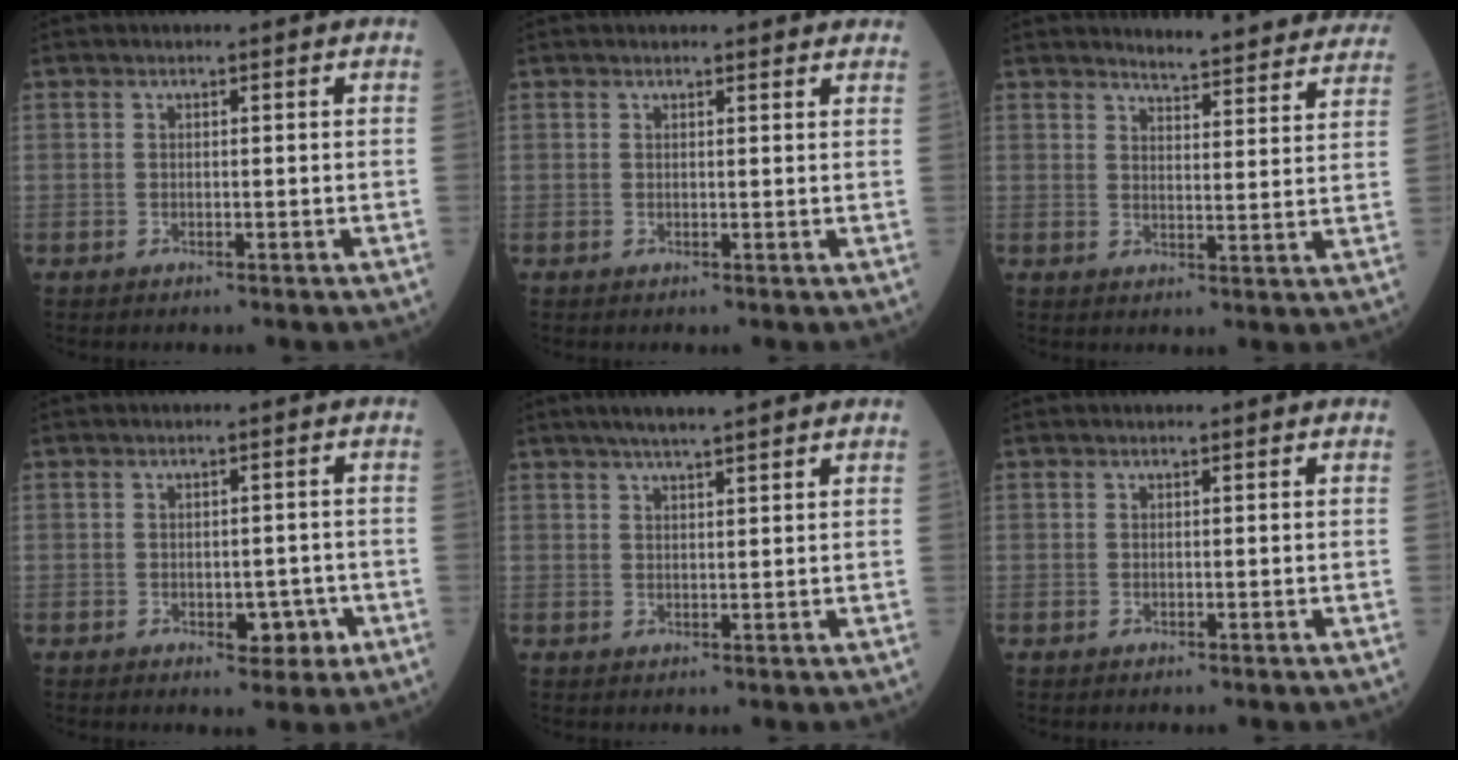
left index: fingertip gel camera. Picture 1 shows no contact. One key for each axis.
{"total": 4.3, "fx": 4.0, "fy": 1.2, "fz": 1.2, "tx": -0.009, "ty": 0.013, "tz": 0.036}
{"total": 15.7, "fx": 15.2, "fy": 1.9, "fz": 3.8, "tx": -0.030, "ty": -0.050, "tz": 0.159}
{"total": 3.5, "fx": -1.3, "fy": 2.1, "fz": 2.5, "tx": -0.021, "ty": 0.005, "tz": -0.010}
{"total": 6.7, "fx": 5.4, "fy": 0.2, "fz": 3.9, "tx": -0.059, "ty": 0.026, "tz": 0.084}
{"total": 0.8, "fx": 0.8, "fy": 0.1, "fz": 0.2, "tx": -0.007, "ty": 0.009, "tz": 0.009}